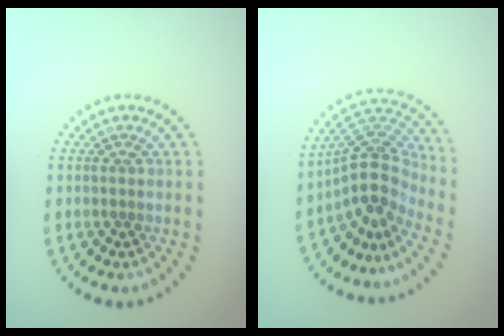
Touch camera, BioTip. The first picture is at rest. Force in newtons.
{"total": 4.4, "press": 3.0, "slide": 3.2}